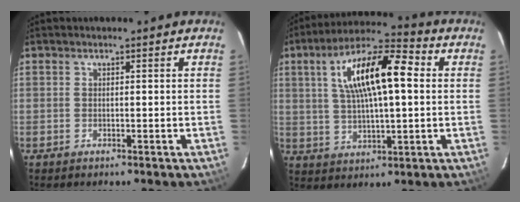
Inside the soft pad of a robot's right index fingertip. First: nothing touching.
{"total": 16.0, "force": [3.9, 5.4, 14.5], "torque": [-0.259, 0.028, 0.063]}